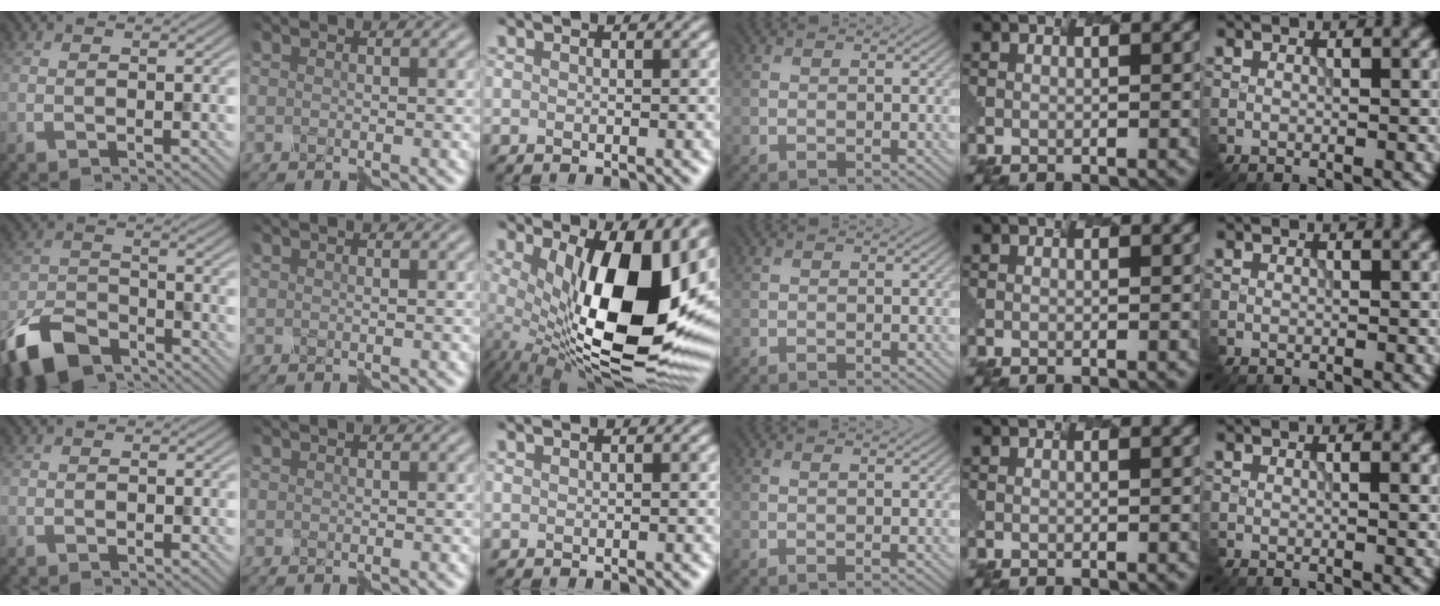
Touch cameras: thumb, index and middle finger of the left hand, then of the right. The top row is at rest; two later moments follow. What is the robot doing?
{"motion": "disassemble", "object": "markers"}